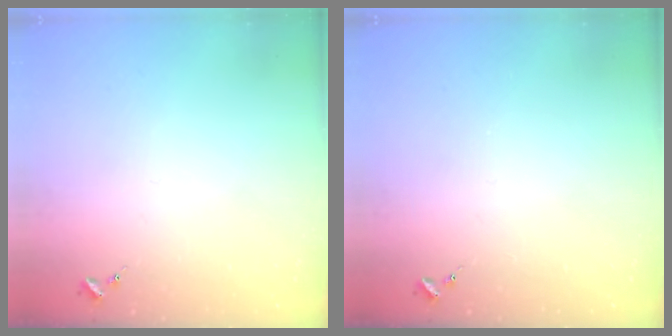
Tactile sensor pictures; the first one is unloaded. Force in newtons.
{"total": 0.0}